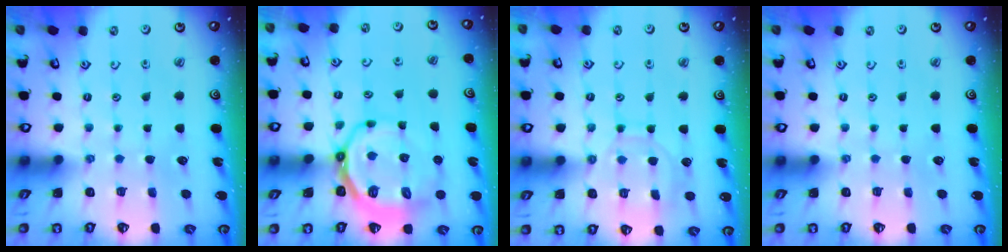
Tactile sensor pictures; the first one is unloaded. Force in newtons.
{"total": 13.5, "press": 13.0, "slide": 3.7}
{"total": 9.2, "press": 9.2, "slide": 0.8}
{"total": 0.0}